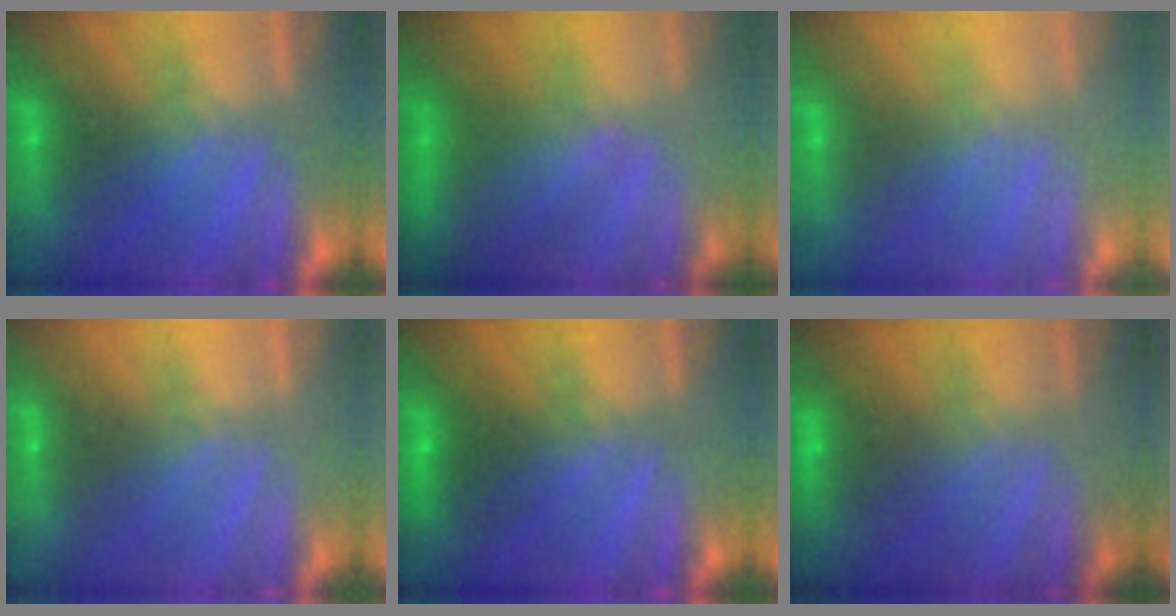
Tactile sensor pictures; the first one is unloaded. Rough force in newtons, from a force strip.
{"total": 3.5}
{"total": 2.7}
{"total": 2.8}
{"total": 2.6}
{"total": 2.5}